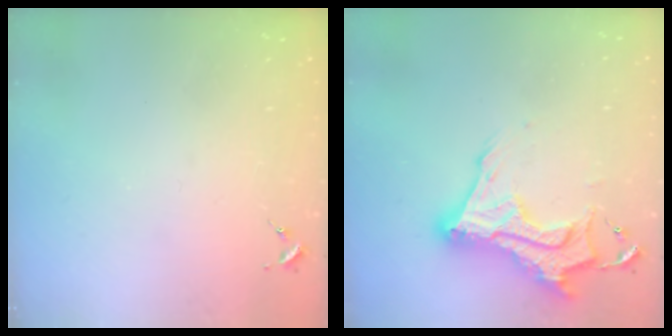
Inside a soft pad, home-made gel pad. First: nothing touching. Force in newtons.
{"total": 16.8, "press": 16.7, "slide": 1.5}